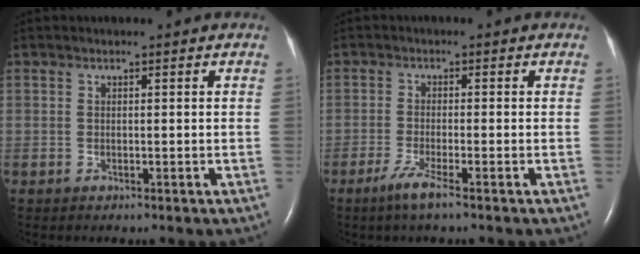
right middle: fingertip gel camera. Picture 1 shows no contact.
{"total": 3.4, "force": [-2.3, -0.2, 2.6], "torque": [-0.060, -0.011, -0.048]}